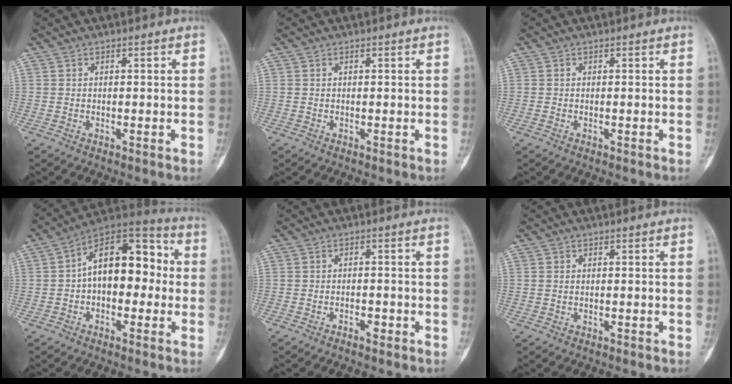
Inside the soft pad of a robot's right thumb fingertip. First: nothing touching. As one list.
[{"total": 0.0}, {"total": 0.0}, {"total": 16.1, "force": [0.5, 9.7, 12.8], "torque": [-0.156, 0.049, -0.008]}, {"total": 1.7, "force": [-1.1, 0.8, 1.1], "torque": [-0.019, 0.007, -0.018]}, {"total": 0.6, "force": [0.1, 0.5, 0.4], "torque": [-0.007, 0.000, 0.003]}]